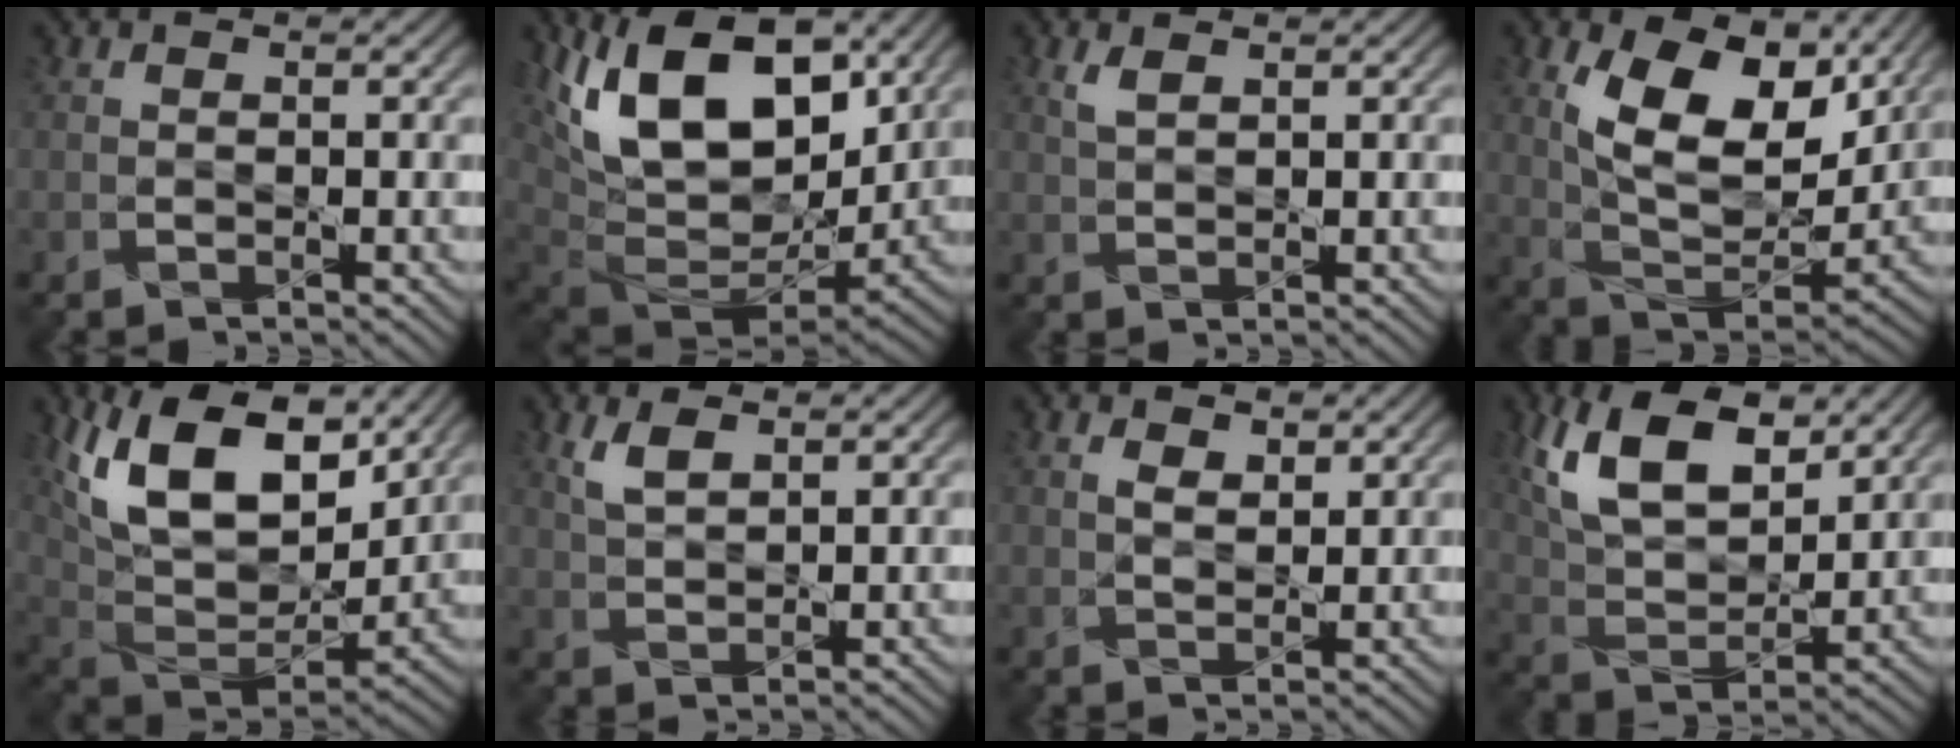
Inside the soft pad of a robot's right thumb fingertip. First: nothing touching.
{"total": 19.4, "force": [7.9, 10.9, 13.9], "torque": [-0.260, 0.029, 0.127]}
{"total": 1.9, "force": [1.3, 0.5, 1.3], "torque": [-0.038, 0.006, 0.027]}
{"total": 12.3, "force": [4.9, 6.6, 9.1], "torque": [-0.170, -0.007, 0.087]}
{"total": 15.8, "force": [8.6, 8.0, 10.6], "torque": [-0.220, 0.015, 0.138]}
{"total": 3.1, "force": [2.0, 1.1, 2.2], "torque": [-0.058, 0.003, 0.042]}
{"total": 2.0, "force": [1.3, 0.9, 1.2], "torque": [-0.030, -0.001, 0.026]}
{"total": 11.4, "force": [6.2, 5.5, 7.9], "torque": [-0.172, 0.008, 0.119]}